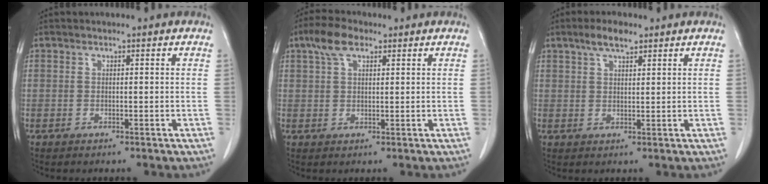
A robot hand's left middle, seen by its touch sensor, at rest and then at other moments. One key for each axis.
{"total": 4.8, "fx": 2.8, "fy": 2.1, "fz": 3.3, "tx": -0.071, "ty": 0.017, "tz": 0.055}
{"total": 4.0, "fx": 2.8, "fy": 1.2, "fz": 2.5, "tx": -0.053, "ty": 0.007, "tz": 0.052}